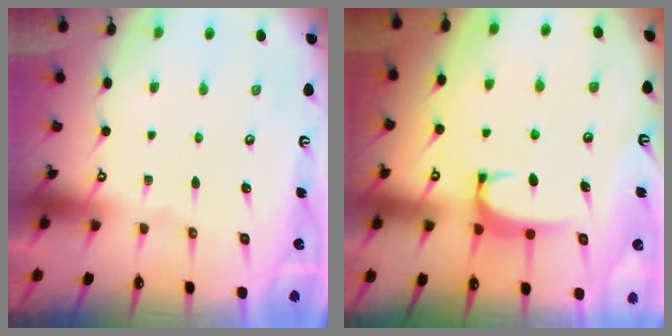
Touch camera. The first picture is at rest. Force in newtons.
{"total": 1.7, "press": 1.6, "slide": 0.5}